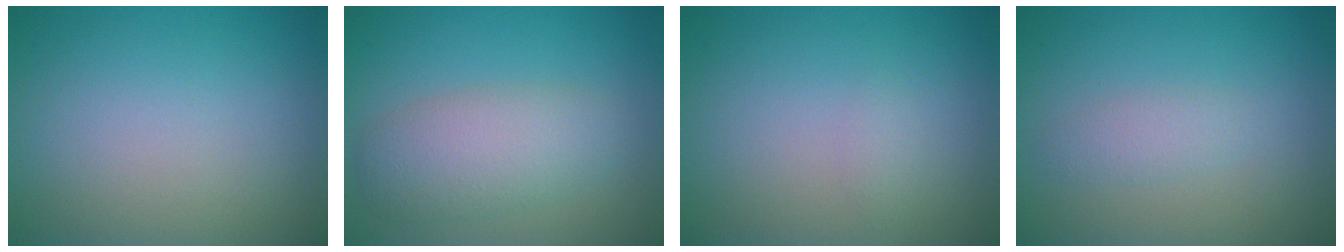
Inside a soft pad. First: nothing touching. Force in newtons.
{"total": 4.7, "press": 4.7, "slide": 0.3}
{"total": 0.8, "press": 0.7, "slide": 0.1}
{"total": 1.4, "press": 1.4, "slide": 0.1}